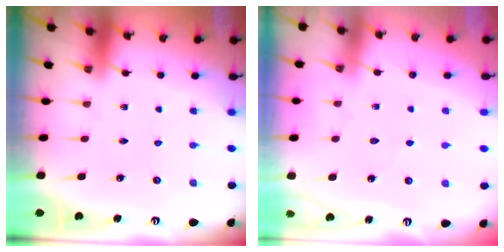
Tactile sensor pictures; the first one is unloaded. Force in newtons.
{"total": 2.2, "press": 2.2, "slide": 0.3}